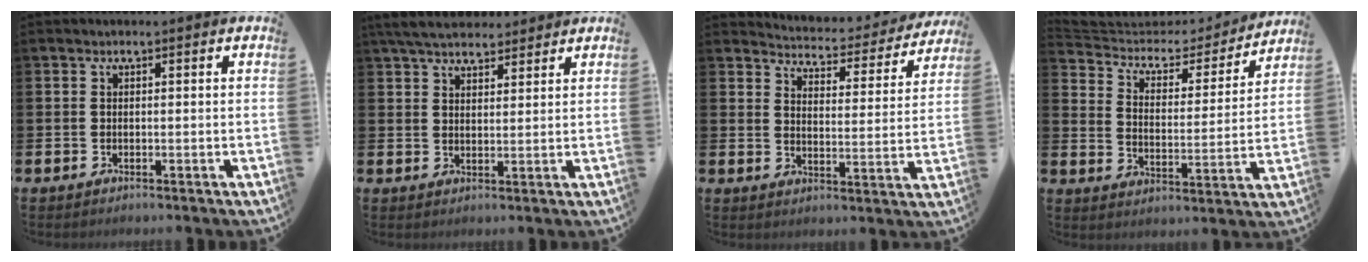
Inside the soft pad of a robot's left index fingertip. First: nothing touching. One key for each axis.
{"total": 5.4, "fx": 5.0, "fy": 1.4, "fz": 1.4, "tx": -0.040, "ty": -0.015, "tz": 0.091}
{"total": 4.4, "fx": 4.3, "fy": 0.7, "fz": 0.5, "tx": -0.030, "ty": -0.041, "tz": 0.069}
{"total": 5.4, "fx": 4.6, "fy": 2.7, "fz": 1.2, "tx": -0.058, "ty": -0.035, "tz": 0.071}